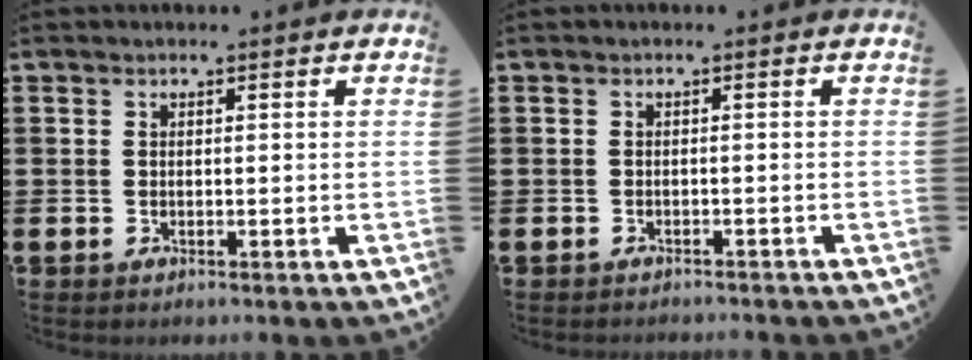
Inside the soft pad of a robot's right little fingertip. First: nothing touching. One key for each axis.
{"total": 0.6, "fx": -0.6, "fy": 0.0, "fz": 0.0, "tx": -0.001, "ty": -0.002, "tz": -0.012}